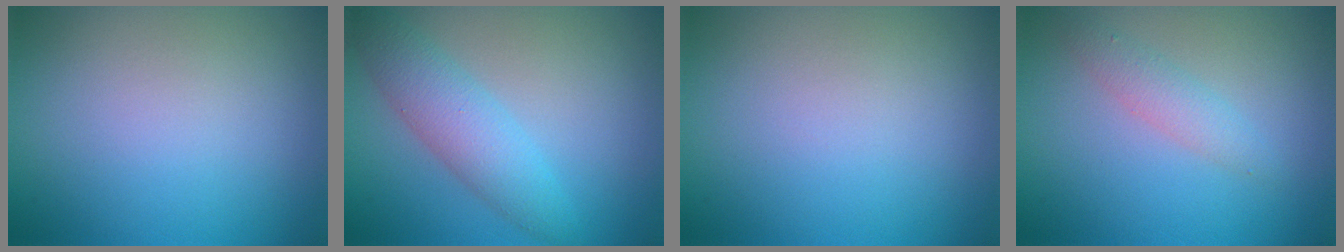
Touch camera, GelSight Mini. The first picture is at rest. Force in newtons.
{"total": 3.9, "press": 3.9, "slide": 0.1}
{"total": 0.0}
{"total": 1.8, "press": 1.8, "slide": 0.1}